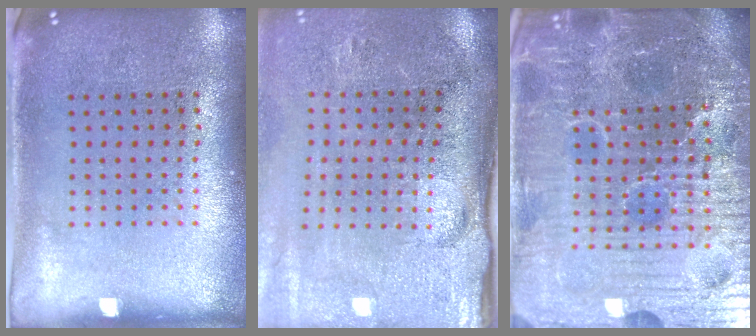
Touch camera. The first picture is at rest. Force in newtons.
{"total": 4.5, "press": 3.6, "slide": 2.6}
{"total": 6.8, "press": 6.2, "slide": 2.8}